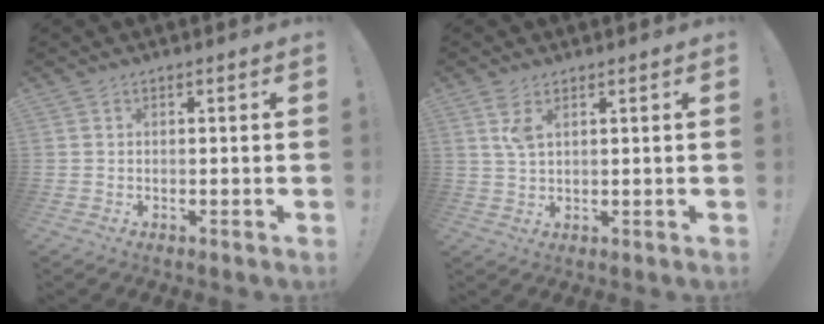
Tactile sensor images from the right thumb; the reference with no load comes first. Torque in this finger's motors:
{"motor_torque": [0.06, -0.03, 0.51, 0.03, 0.00]}